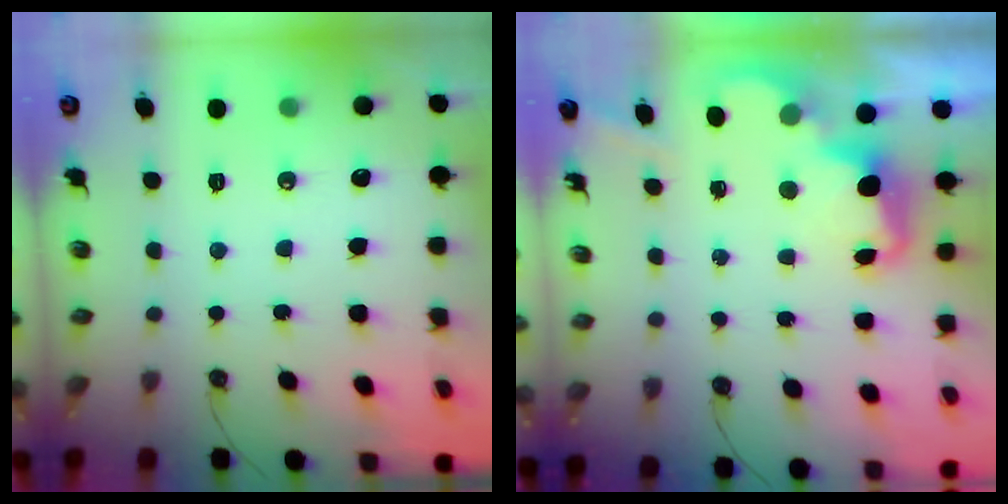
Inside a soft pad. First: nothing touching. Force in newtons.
{"total": 2.4, "press": 2.3, "slide": 0.5}